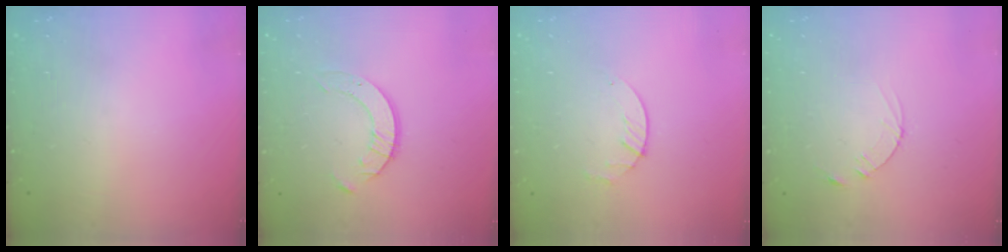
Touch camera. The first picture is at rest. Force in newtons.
{"total": 4.2, "press": 4.2, "slide": 0.5}
{"total": 2.9, "press": 2.9, "slide": 0.4}
{"total": 2.5, "press": 2.5, "slide": 0.3}